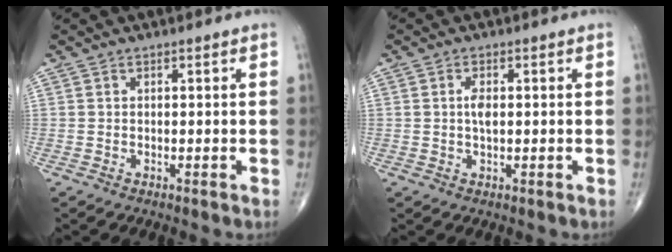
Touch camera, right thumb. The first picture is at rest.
{"total": 2.4, "force": [0.2, 1.1, 2.1], "torque": [-0.040, -0.001, 0.003]}